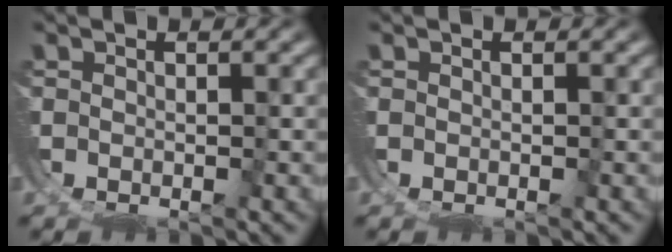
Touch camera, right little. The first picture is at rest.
{"total": 0.0}